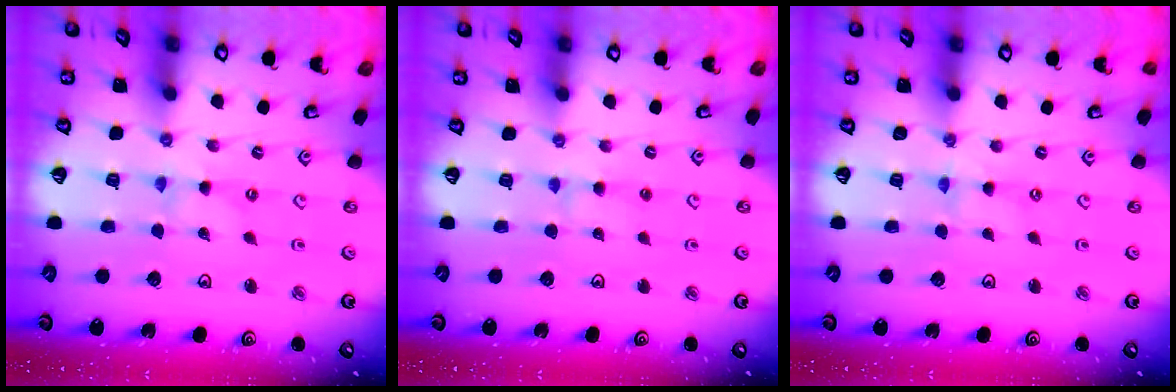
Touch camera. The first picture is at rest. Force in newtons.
{"total": 3.3, "press": 3.2, "slide": 0.5}
{"total": 0.0}